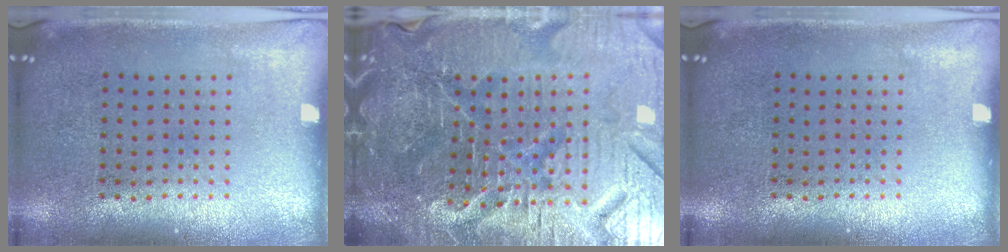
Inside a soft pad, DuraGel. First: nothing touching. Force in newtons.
{"total": 7.2, "press": 6.4, "slide": 3.3}
{"total": 0.0}